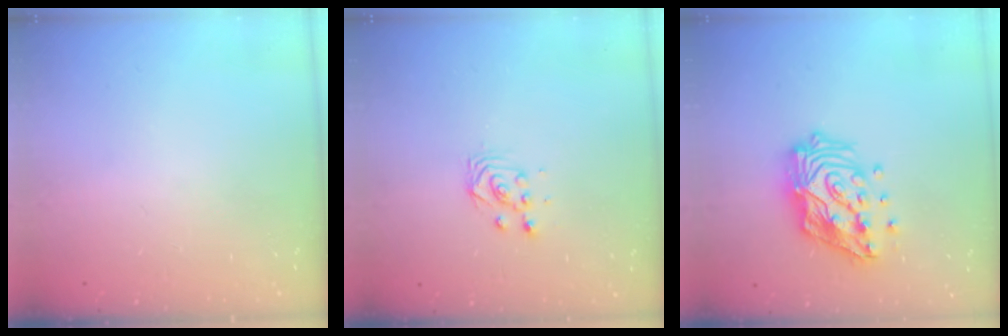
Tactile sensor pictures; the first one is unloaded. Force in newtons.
{"total": 2.9, "press": 2.9, "slide": 0.4}
{"total": 17.5, "press": 17.3, "slide": 2.1}